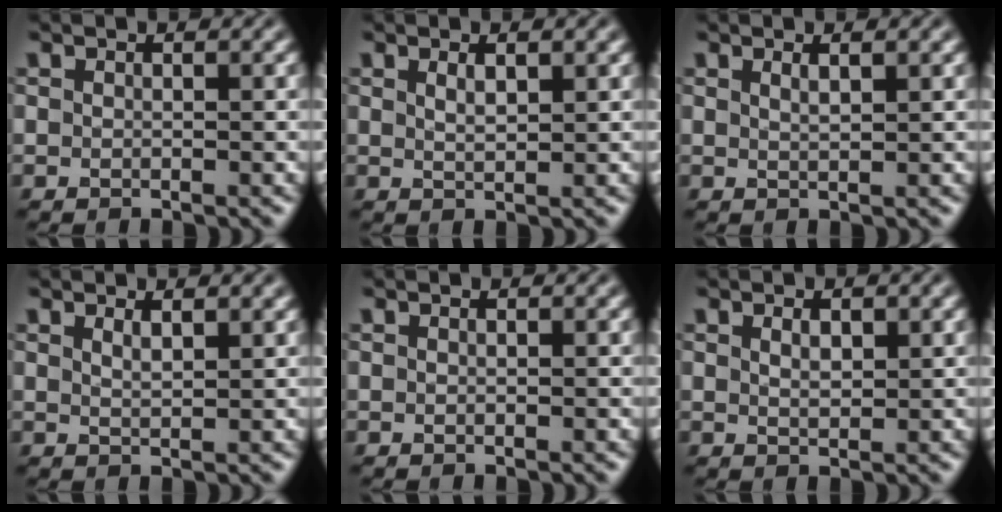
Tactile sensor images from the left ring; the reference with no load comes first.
{"total": 1.6, "force": [0.9, 0.5, 1.2], "torque": [-0.018, 0.000, 0.016]}
{"total": 1.3, "force": [0.8, 0.4, 1.0], "torque": [-0.011, 0.003, 0.011]}
{"total": 1.5, "force": [1.0, 0.4, 0.9], "torque": [-0.011, 0.001, 0.017]}
{"total": 0.0}
{"total": 1.7, "force": [0.8, 0.8, 1.3], "torque": [-0.024, -0.001, 0.017]}